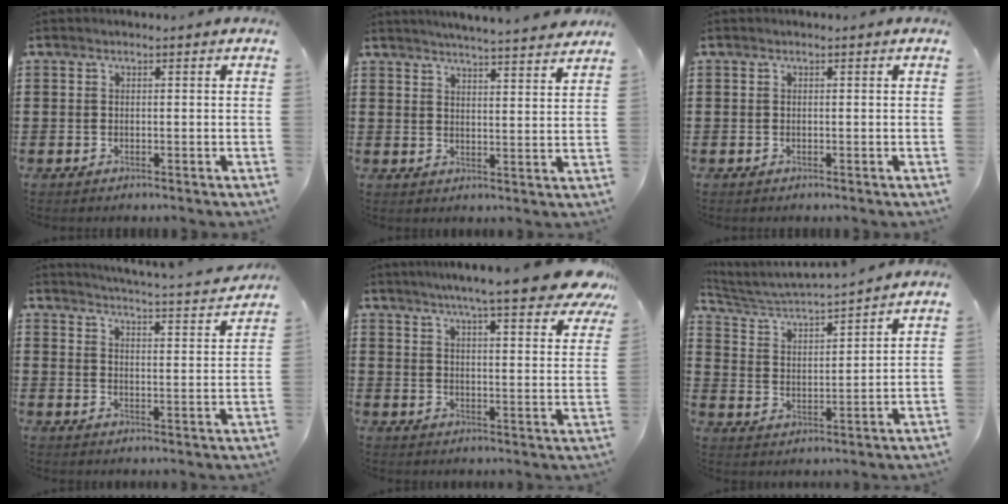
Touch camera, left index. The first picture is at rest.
{"total": 4.5, "force": [4.4, -0.7, 0.8], "torque": [-0.032, -0.026, 0.076]}
{"total": 0.0}
{"total": 3.8, "force": [3.6, -0.7, 0.8], "torque": [-0.027, -0.038, 0.055]}
{"total": 9.1, "force": [7.5, 0.2, 5.1], "torque": [-0.108, -0.034, 0.126]}
{"total": 3.8, "force": [3.7, 0.2, 0.9], "torque": [-0.040, -0.033, 0.056]}